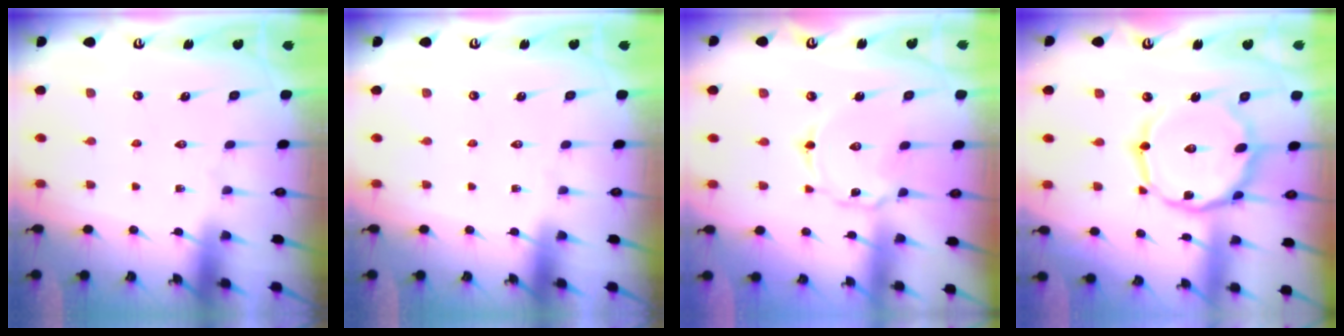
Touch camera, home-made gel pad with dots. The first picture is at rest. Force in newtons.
{"total": 0.0}
{"total": 2.8, "press": 2.8, "slide": 0.3}
{"total": 16.2, "press": 16.2, "slide": 1.2}